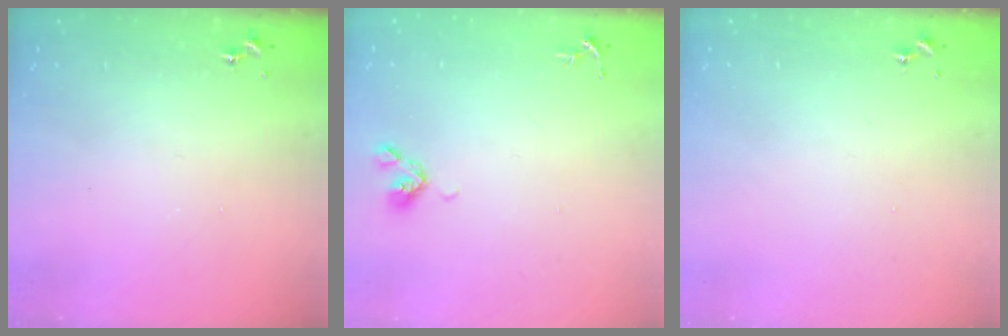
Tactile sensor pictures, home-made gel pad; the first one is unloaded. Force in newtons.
{"total": 5.0, "press": 4.9, "slide": 0.8}
{"total": 0.0}